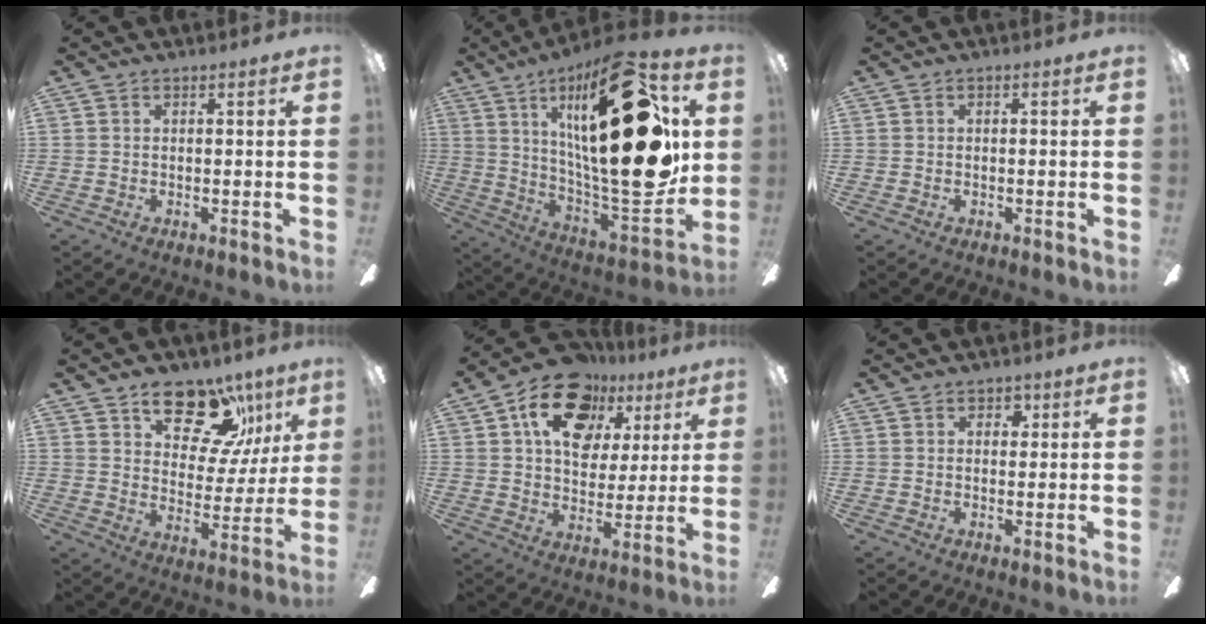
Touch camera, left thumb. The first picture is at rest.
{"total": 34.3, "force": [10.5, 12.0, 30.4], "torque": [-0.498, -0.064, 0.171]}
{"total": 0.0}
{"total": 16.4, "force": [10.5, 9.2, 8.8], "torque": [-0.120, -0.055, 0.181]}
{"total": 17.2, "force": [8.1, 11.7, 9.7], "torque": [-0.158, -0.018, 0.150]}
{"total": 1.7, "force": [0.7, 1.3, 0.8], "torque": [-0.001, 0.000, 0.008]}